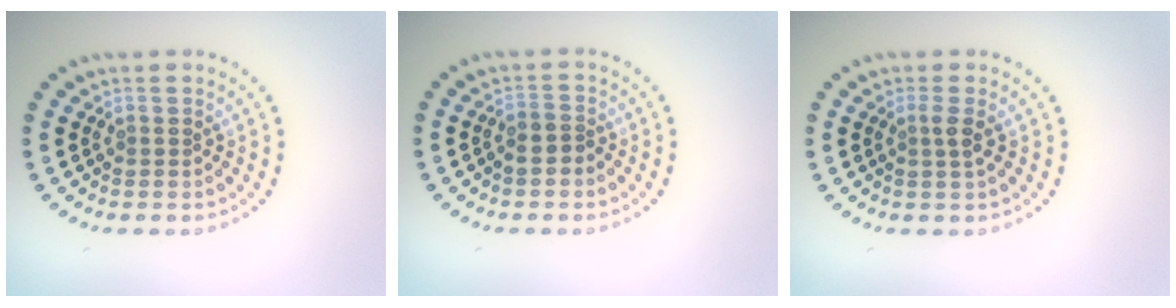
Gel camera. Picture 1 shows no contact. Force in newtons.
{"total": 1.5, "press": 1.4, "slide": 0.6}
{"total": 1.3, "press": 0.9, "slide": 0.9}